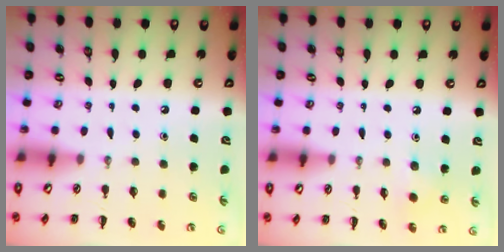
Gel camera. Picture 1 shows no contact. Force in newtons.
{"total": 2.3, "press": 2.2, "slide": 0.8}